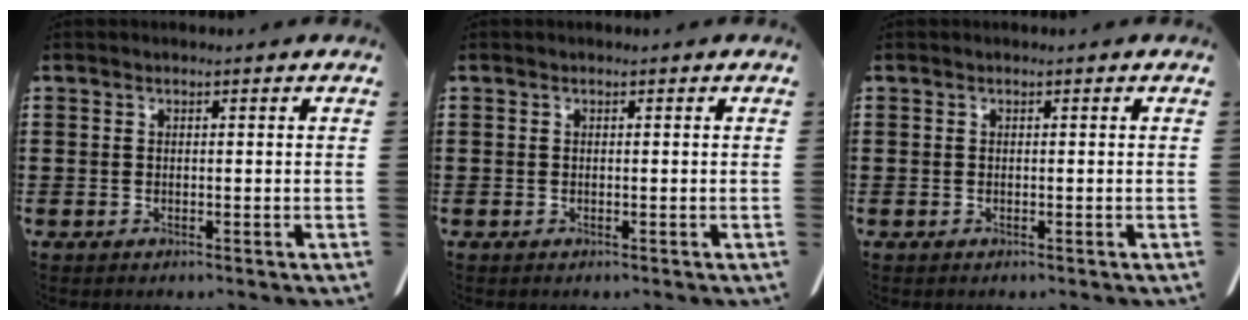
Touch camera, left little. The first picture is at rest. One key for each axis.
{"total": 0.0}
{"total": 0.0}